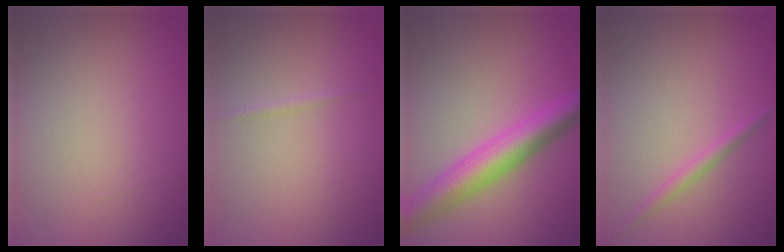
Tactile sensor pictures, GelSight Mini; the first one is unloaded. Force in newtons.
{"total": 0.6, "press": 0.6, "slide": 0.0}
{"total": 6.0, "press": 5.9, "slide": 0.3}
{"total": 1.3, "press": 1.3, "slide": 0.0}